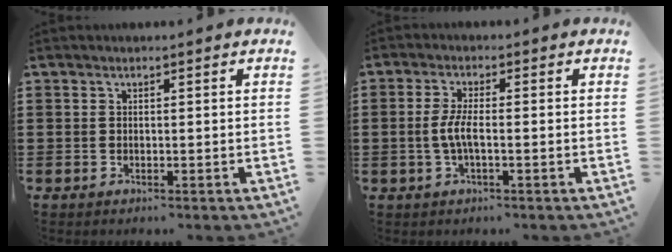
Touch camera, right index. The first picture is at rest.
{"total": 3.9, "force": [-0.7, 0.8, 3.7], "torque": [-0.096, -0.008, -0.025]}